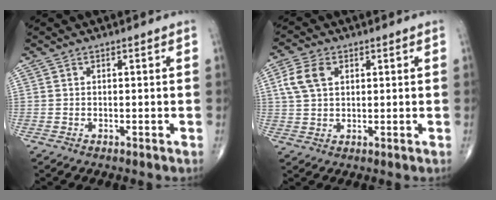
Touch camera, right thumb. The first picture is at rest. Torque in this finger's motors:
{"motor_torque": [-0.14, 0.21, 0.45, 0.10, 0.13]}